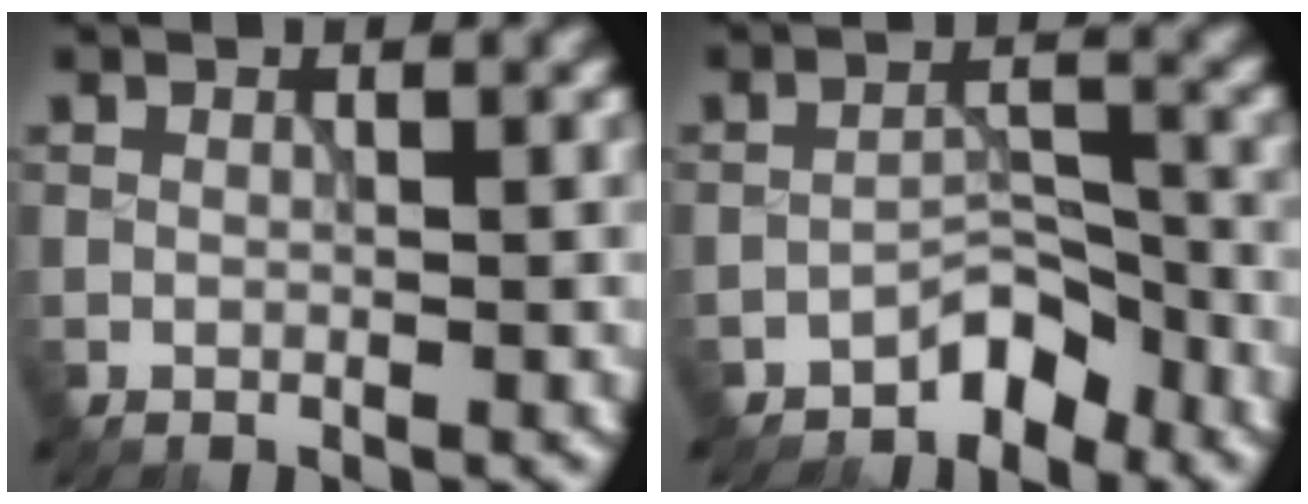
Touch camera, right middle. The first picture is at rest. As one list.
[{"total": 2.9, "force": [-2.5, 1.1, 1.0], "torque": [-0.008, 0.017, -0.042]}]